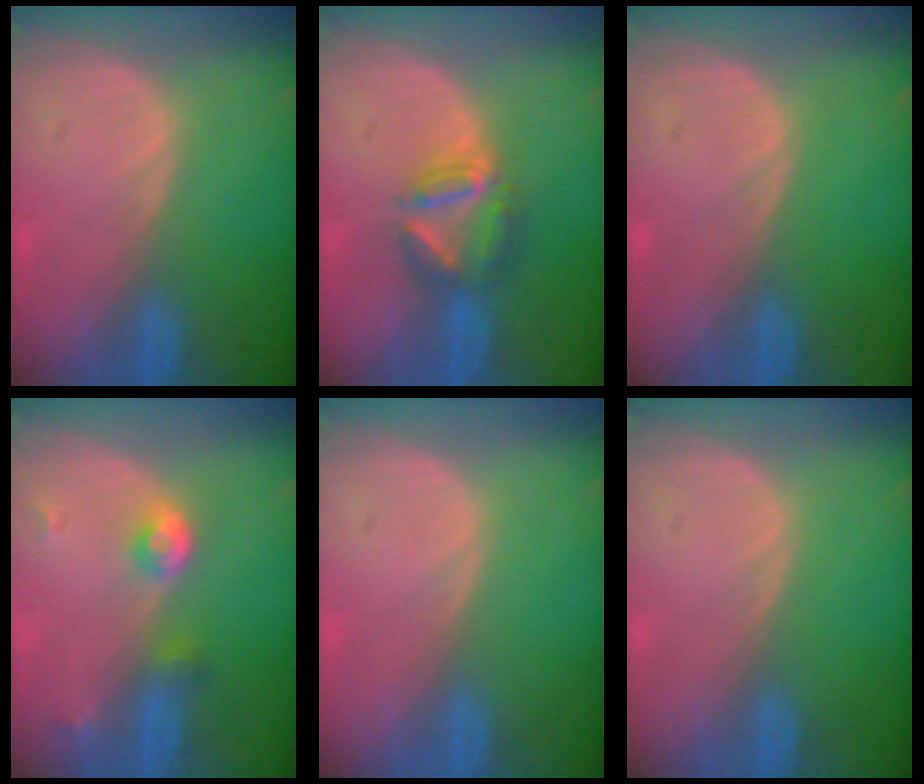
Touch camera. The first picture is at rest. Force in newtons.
{"total": 6.2, "press": 5.5, "slide": 2.8}
{"total": 0.0}
{"total": 3.8, "press": 3.6, "slide": 1.2}
{"total": 0.0}
{"total": 0.0}